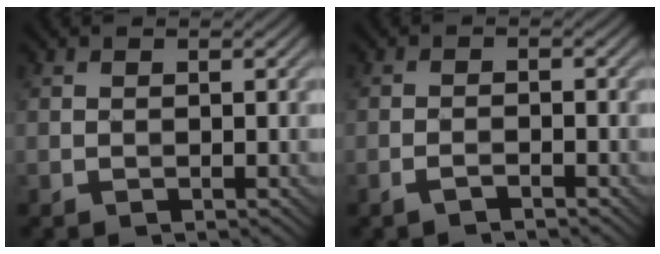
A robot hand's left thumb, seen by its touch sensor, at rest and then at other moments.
{"total": 1.6, "force": [-1.3, 0.2, 0.9], "torque": [-0.018, 0.003, -0.027]}